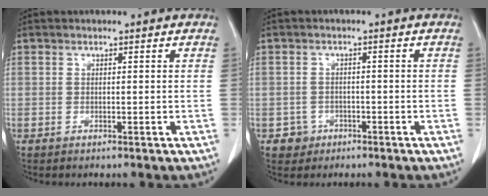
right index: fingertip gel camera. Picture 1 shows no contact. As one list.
[{"total": 2.5, "force": [-1.3, 2.1, -0.2], "torque": [0.008, 0.013, -0.017]}]